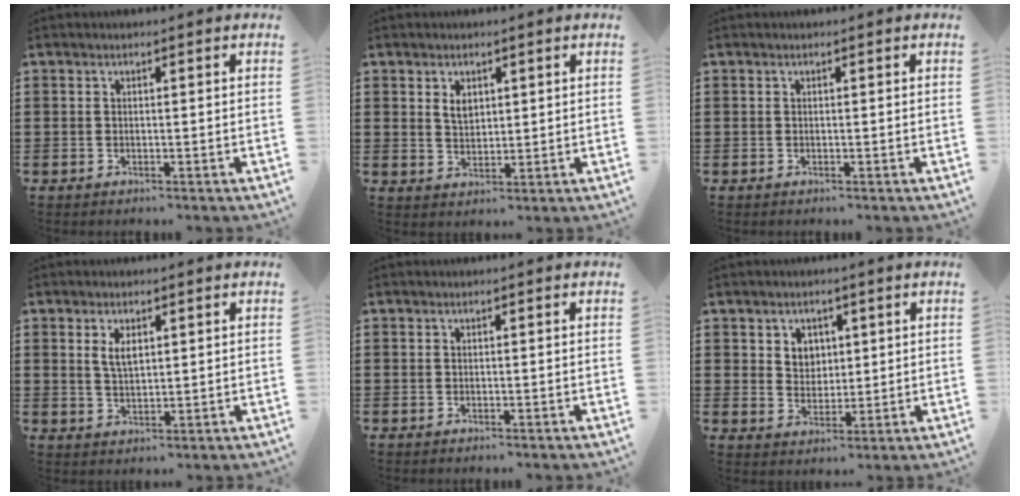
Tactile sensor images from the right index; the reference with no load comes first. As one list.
[{"total": 2.5, "force": [1.3, 1.6, 1.4], "torque": [-0.025, 0.002, 0.022]}, {"total": 0.0}, {"total": 2.9, "force": [1.3, 1.2, 2.3], "torque": [-0.048, 0.004, 0.023]}, {"total": 0.0}, {"total": 3.6, "force": [1.8, 3.0, 0.6], "torque": [-0.017, 0.009, 0.032]}]